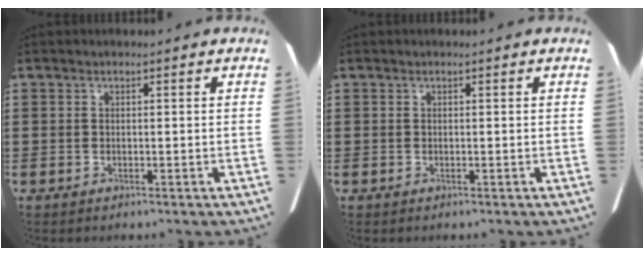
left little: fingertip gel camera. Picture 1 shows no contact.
{"total": 0.0}